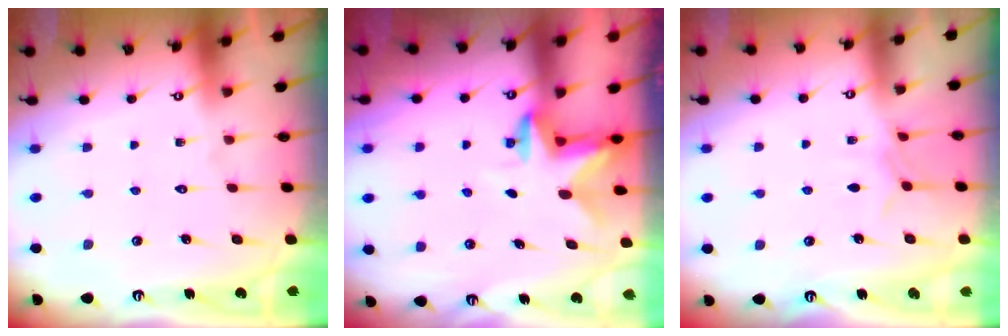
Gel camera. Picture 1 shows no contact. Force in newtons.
{"total": 2.7, "press": 2.7, "slide": 0.5}
{"total": 3.9, "press": 3.8, "slide": 0.6}